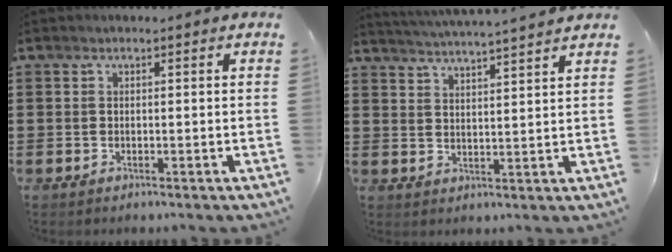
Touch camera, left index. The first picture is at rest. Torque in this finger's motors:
{"motor_torque": [1.08, -1.06, 0.30, 0.10]}